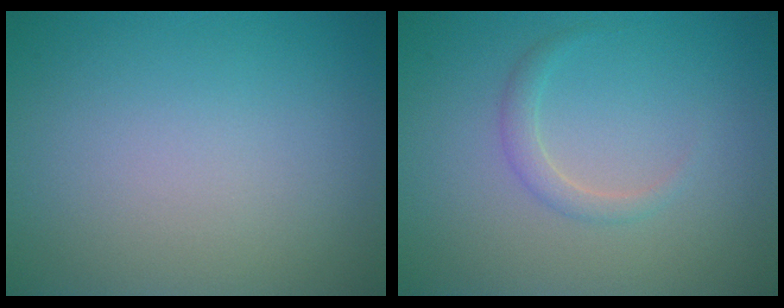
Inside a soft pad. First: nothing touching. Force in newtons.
{"total": 1.4, "press": 1.4, "slide": 0.1}